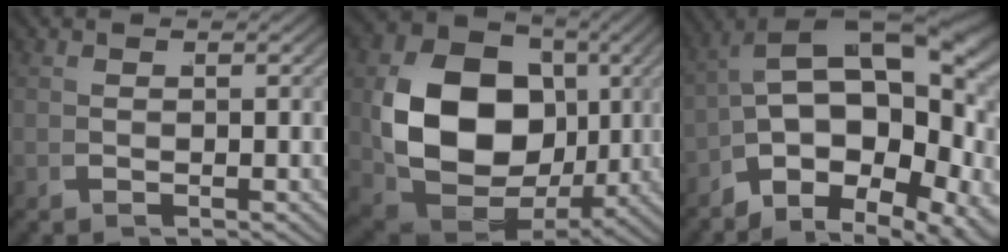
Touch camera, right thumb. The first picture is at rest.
{"total": 17.8, "force": [0.0, 12.9, 12.2], "torque": [-0.259, -0.053, 0.016]}
{"total": 16.3, "force": [-1.6, 11.2, 11.7], "torque": [-0.210, -0.040, -0.034]}